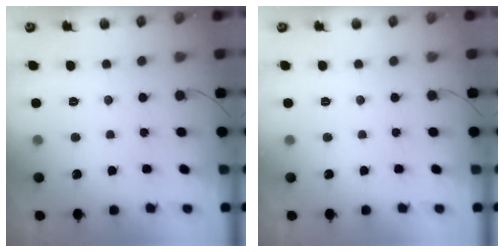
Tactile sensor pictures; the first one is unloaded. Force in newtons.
{"total": 0.0}